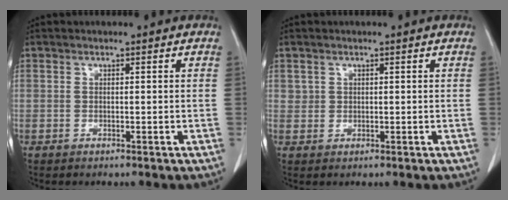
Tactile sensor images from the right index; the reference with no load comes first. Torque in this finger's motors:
{"motor_torque": [0.05, 0.02, 0.02, 0.01]}